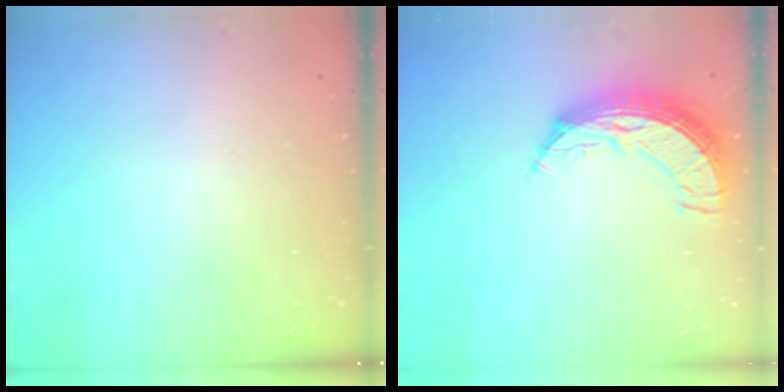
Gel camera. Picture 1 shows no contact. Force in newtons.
{"total": 10.5, "press": 10.4, "slide": 0.9}